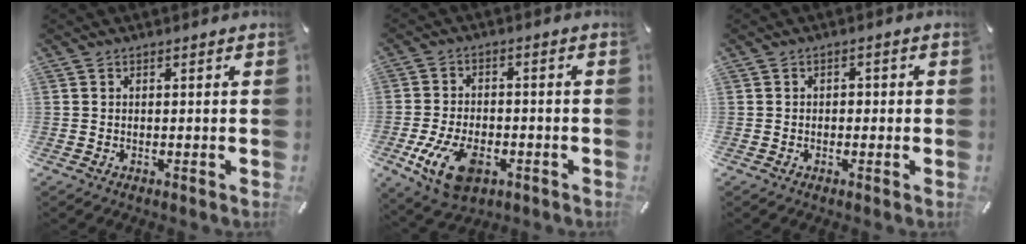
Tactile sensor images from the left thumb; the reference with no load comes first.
{"total": 11.8, "force": [-4.5, 7.1, 8.3], "torque": [-0.174, 0.004, -0.083]}
{"total": 1.6, "force": [-0.8, 1.2, 0.7], "torque": [-0.014, 0.007, -0.019]}